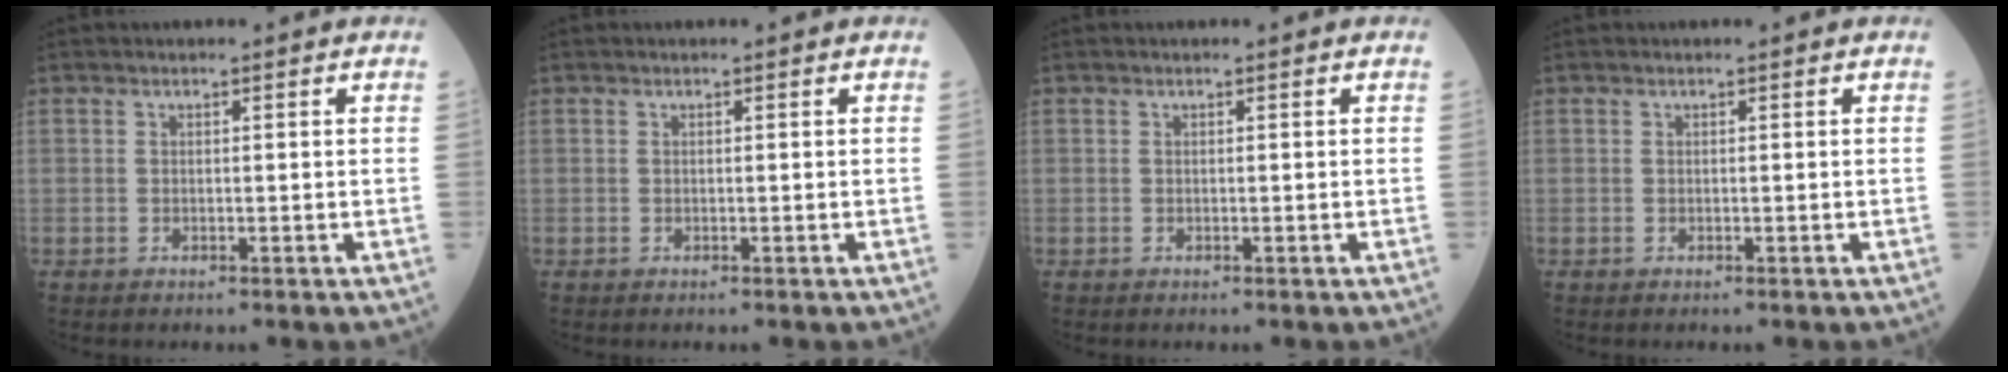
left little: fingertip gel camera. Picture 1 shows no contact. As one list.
[{"total": 0.0}, {"total": 0.0}, {"total": 0.0}]